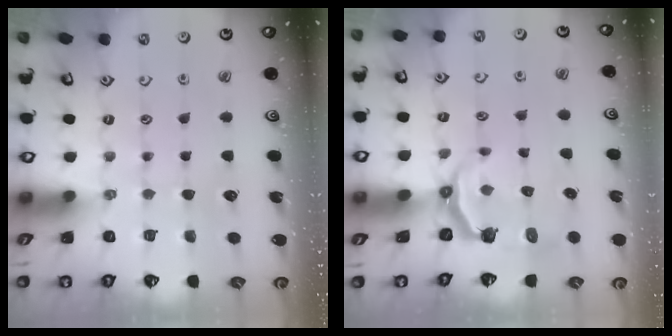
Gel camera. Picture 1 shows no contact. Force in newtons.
{"total": 4.4, "press": 2.8, "slide": 3.4}